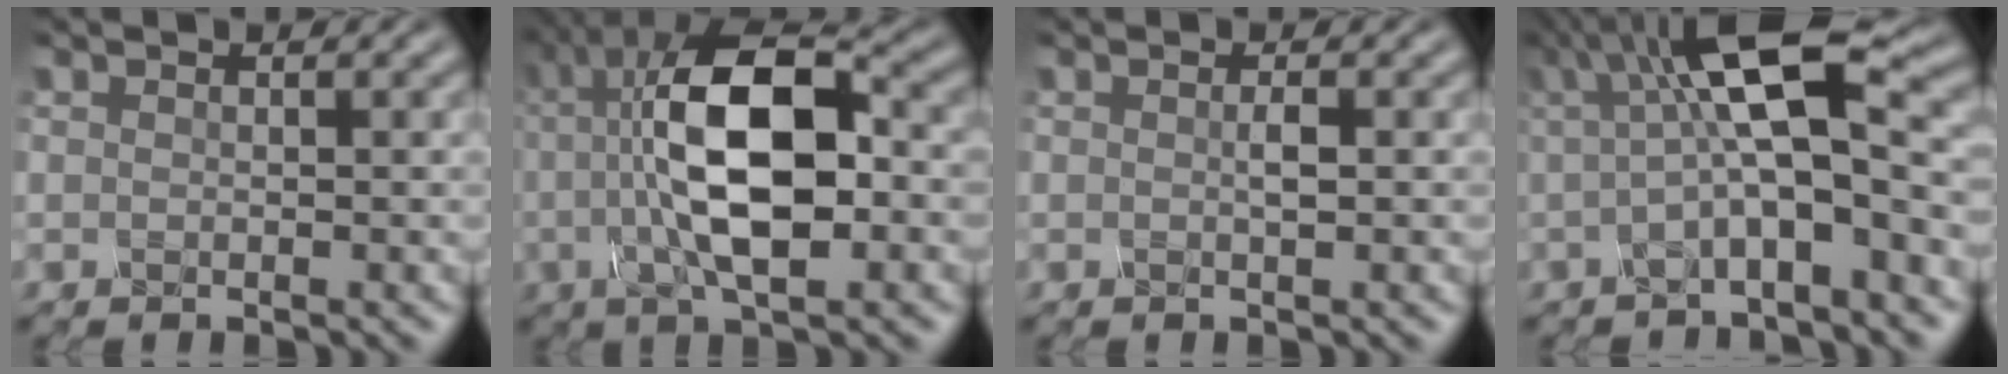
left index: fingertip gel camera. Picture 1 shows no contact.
{"total": 11.0, "force": [0.2, 4.1, 10.2], "torque": [-0.169, 0.011, -0.004]}
{"total": 0.8, "force": [-0.1, 0.0, 0.7], "torque": [-0.015, -0.002, -0.001]}
{"total": 9.0, "force": [1.2, 2.4, 8.6], "torque": [-0.131, 0.011, 0.010]}